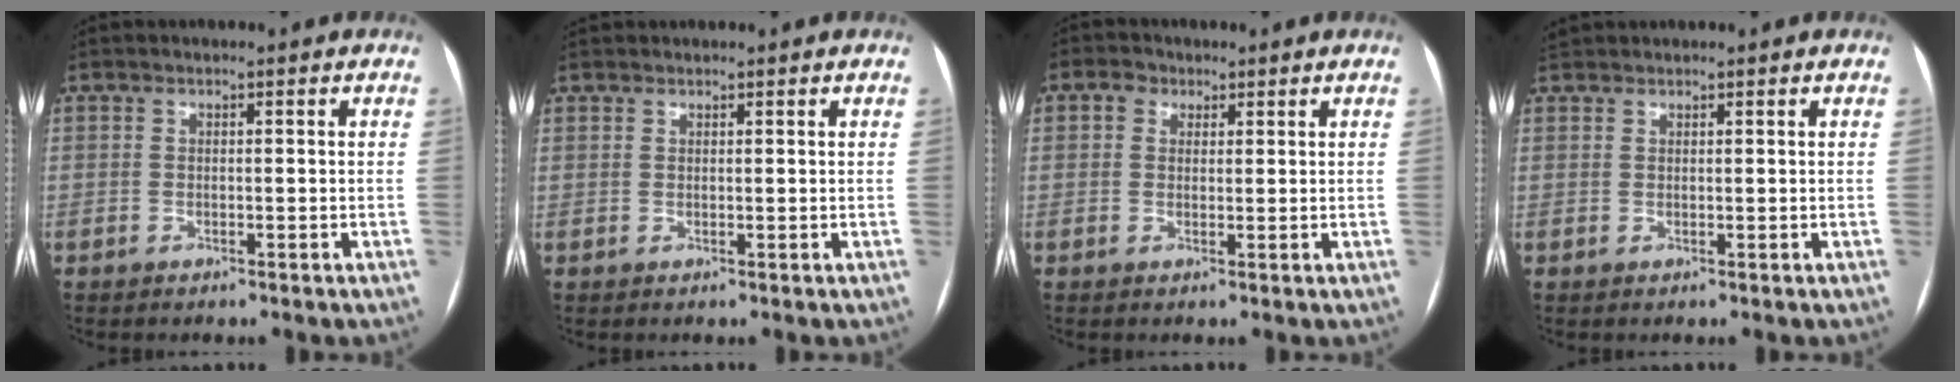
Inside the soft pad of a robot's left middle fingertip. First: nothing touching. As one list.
[{"total": 1.0, "force": [0.9, 0.3, 0.1], "torque": [-0.005, 0.013, 0.019]}, {"total": 2.2, "force": [1.2, 1.8, 0.5], "torque": [-0.011, 0.007, 0.017]}, {"total": 1.8, "force": [1.7, 0.4, 0.2], "torque": [-0.010, 0.024, 0.035]}]